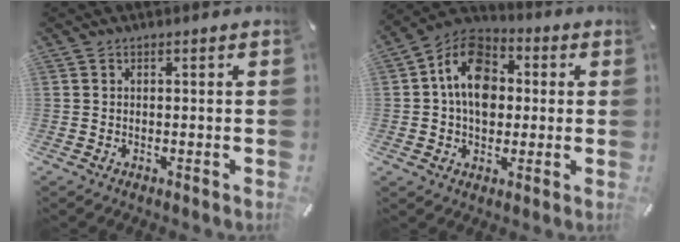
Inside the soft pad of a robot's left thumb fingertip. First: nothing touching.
{"total": 12.7, "force": [0.4, 9.9, 7.9], "torque": [-0.141, 0.013, 0.003]}